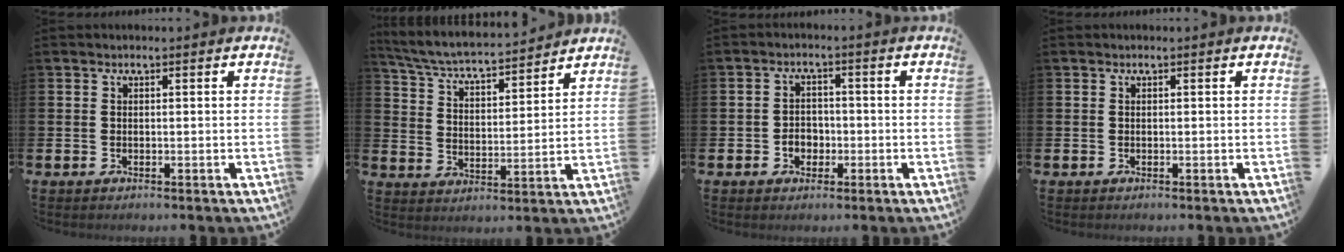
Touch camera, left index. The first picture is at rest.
{"total": 5.5, "force": [5.2, 0.6, 1.6], "torque": [-0.056, -0.042, 0.086]}
{"total": 2.8, "force": [-1.0, 2.3, 1.3], "torque": [-0.017, 0.000, -0.025]}
{"total": 0.0}